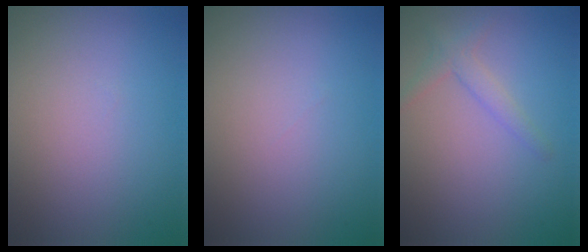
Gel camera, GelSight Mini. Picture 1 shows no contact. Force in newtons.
{"total": 0.0}
{"total": 1.7, "press": 1.7, "slide": 0.1}